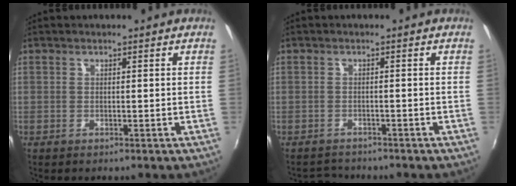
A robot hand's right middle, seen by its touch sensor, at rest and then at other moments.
{"total": 2.8, "force": [-2.7, 0.9, -0.1], "torque": [-0.009, 0.000, -0.050]}